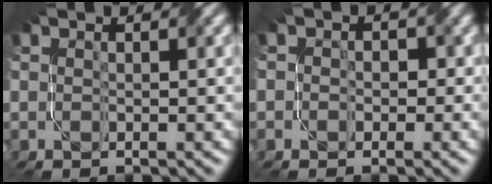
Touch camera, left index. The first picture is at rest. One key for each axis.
{"total": 2.5, "fx": 0.2, "fy": 2.3, "fz": 1.0, "tx": 0.006, "ty": 0.003, "tz": -0.020}